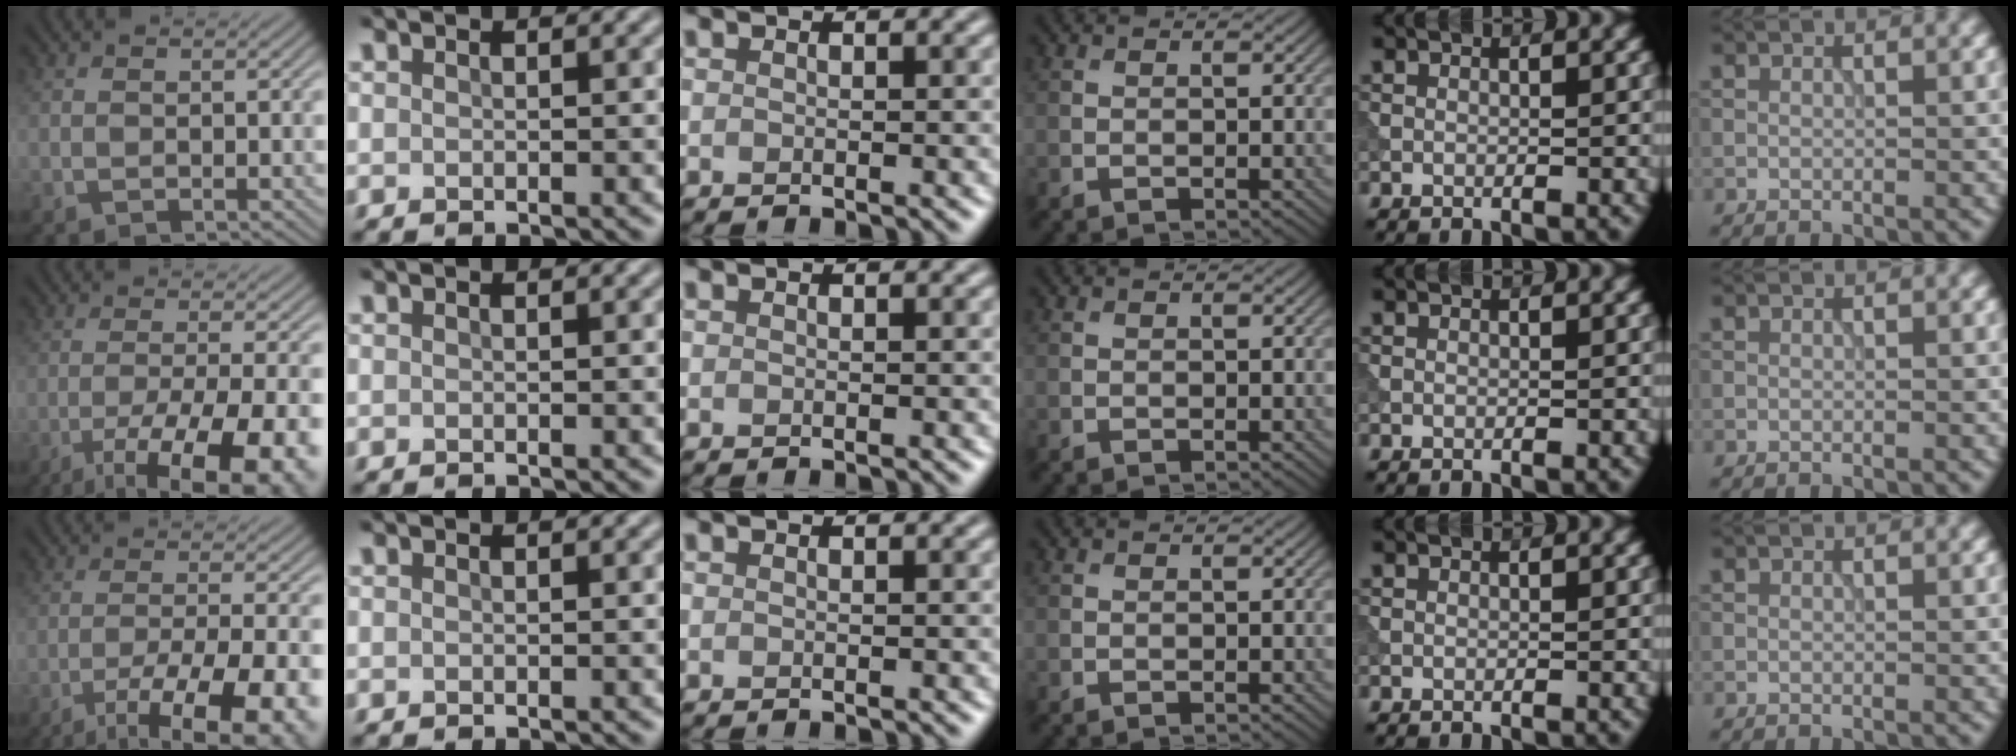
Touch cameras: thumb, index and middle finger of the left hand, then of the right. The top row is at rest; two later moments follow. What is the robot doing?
{"motion": "extract", "object": "tissue"}